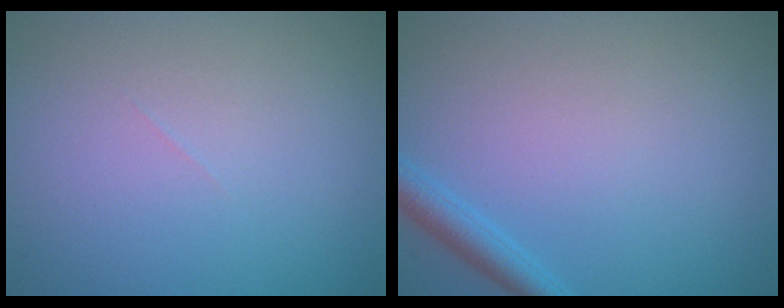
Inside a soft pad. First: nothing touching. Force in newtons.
{"total": 2.0, "press": 2.0, "slide": 0.2}